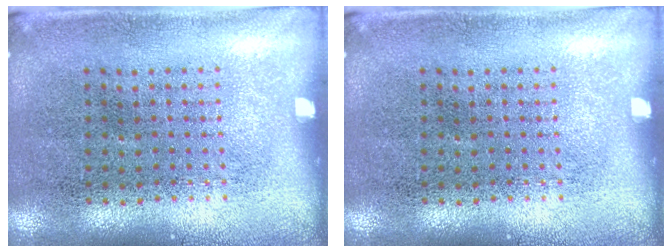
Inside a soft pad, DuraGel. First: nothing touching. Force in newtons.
{"total": 0.0}